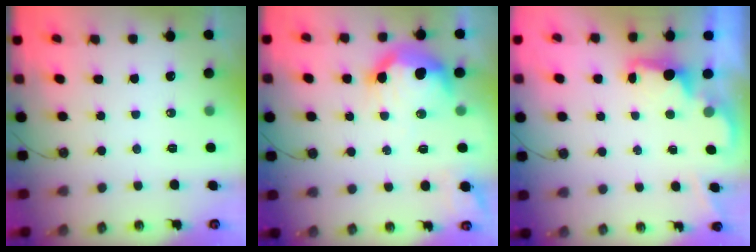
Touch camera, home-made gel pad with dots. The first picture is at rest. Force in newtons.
{"total": 18.9, "press": 18.8, "slide": 1.7}
{"total": 1.5, "press": 1.4, "slide": 0.7}